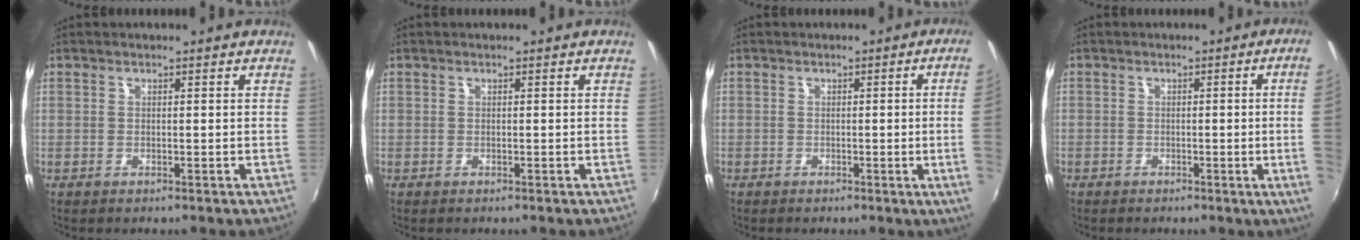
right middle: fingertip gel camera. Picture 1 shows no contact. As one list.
[{"total": 0.0}, {"total": 6.3, "force": [-0.2, -1.7, 6.1], "torque": [-0.081, -0.009, 0.000]}, {"total": 6.7, "force": [-0.3, -1.5, 6.5], "torque": [-0.081, -0.010, -0.002]}]